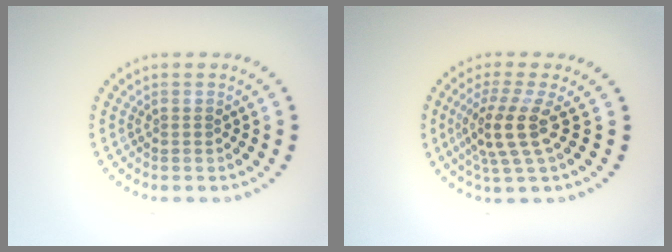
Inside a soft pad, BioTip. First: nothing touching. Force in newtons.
{"total": 3.8, "press": 2.9, "slide": 2.4}